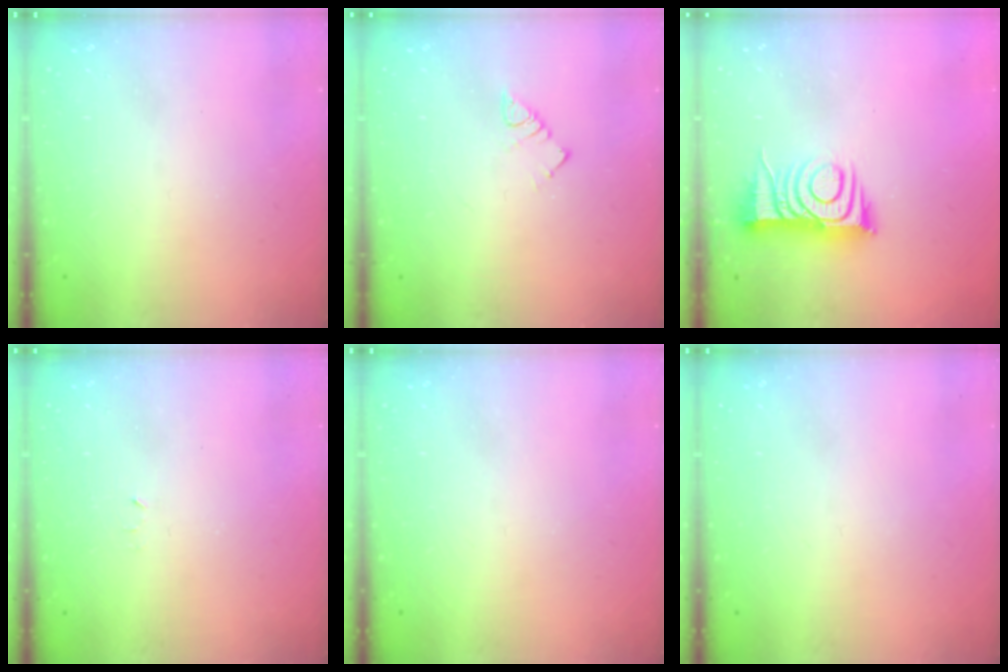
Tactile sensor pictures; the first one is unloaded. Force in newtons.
{"total": 2.9, "press": 2.9, "slide": 0.5}
{"total": 10.9, "press": 10.9, "slide": 0.2}
{"total": 2.4, "press": 2.4, "slide": 0.4}
{"total": 0.0}
{"total": 0.0}